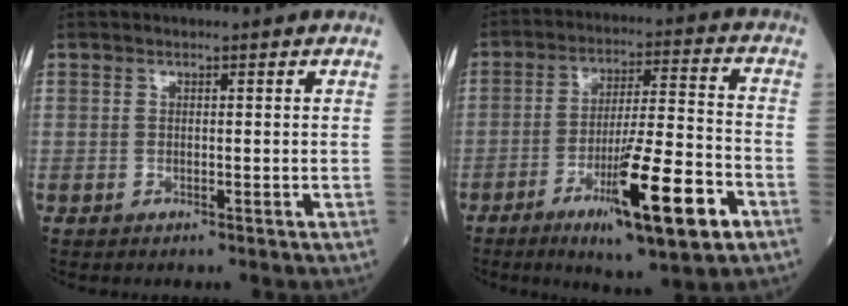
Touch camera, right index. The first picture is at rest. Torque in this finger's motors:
{"motor_torque": [1.56, -0.58, 0.84, 0.21]}